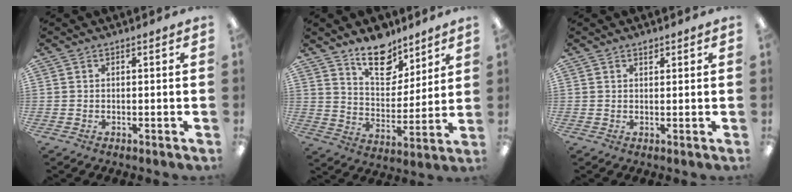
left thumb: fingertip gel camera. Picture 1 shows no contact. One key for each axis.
{"total": 13.9, "fx": 10.5, "fy": 7.0, "fz": 5.8, "tx": -0.074, "ty": -0.069, "tz": 0.191}
{"total": 1.4, "fx": 1.1, "fy": 0.7, "fz": 0.5, "tx": -0.004, "ty": -0.003, "tz": 0.019}